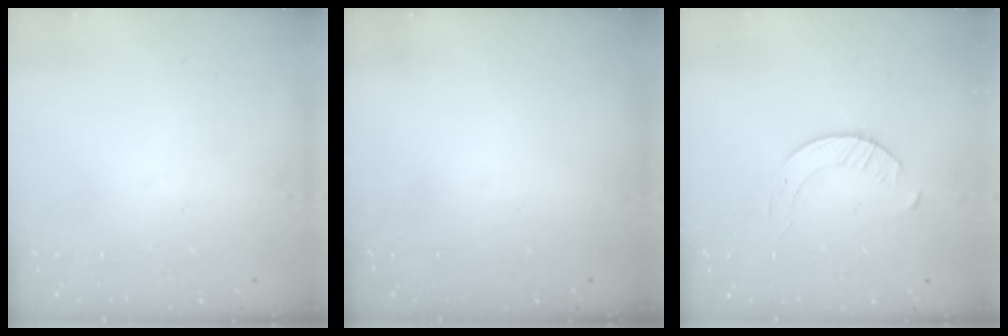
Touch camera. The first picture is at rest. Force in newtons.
{"total": 0.0}
{"total": 4.6, "press": 4.5, "slide": 0.6}